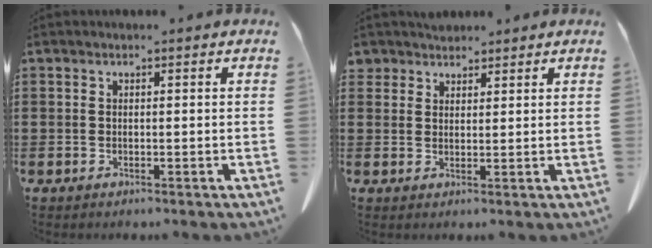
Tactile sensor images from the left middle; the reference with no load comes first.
{"total": 2.8, "force": [2.5, 1.3, -0.1], "torque": [-0.008, 0.004, 0.048]}